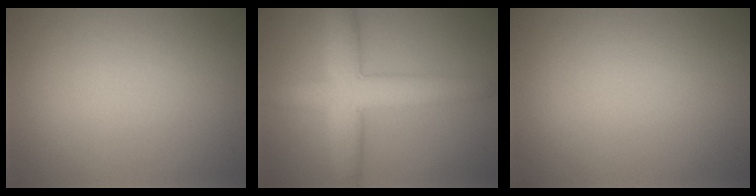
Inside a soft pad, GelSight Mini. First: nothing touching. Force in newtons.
{"total": 6.6, "press": 6.6, "slide": 0.3}
{"total": 0.0}